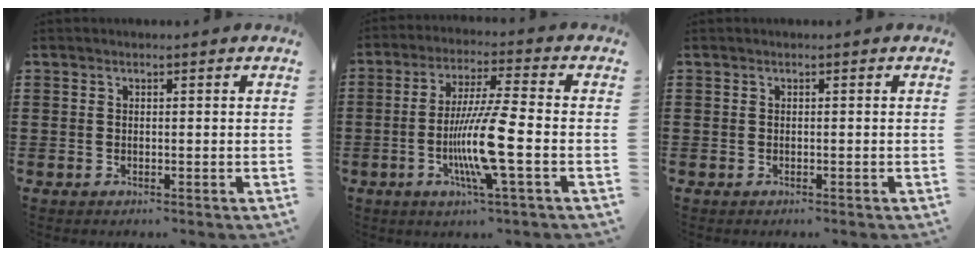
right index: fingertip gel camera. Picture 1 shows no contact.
{"total": 10.6, "force": [-2.9, 0.4, 10.2], "torque": [-0.205, -0.018, -0.061]}
{"total": 0.0}